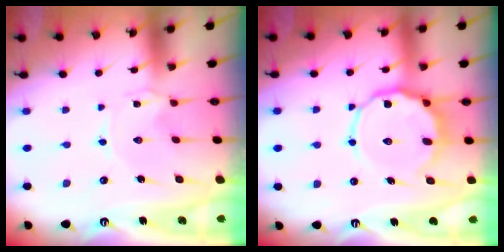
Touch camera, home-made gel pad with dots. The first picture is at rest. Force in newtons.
{"total": 10.3, "press": 10.2, "slide": 1.8}